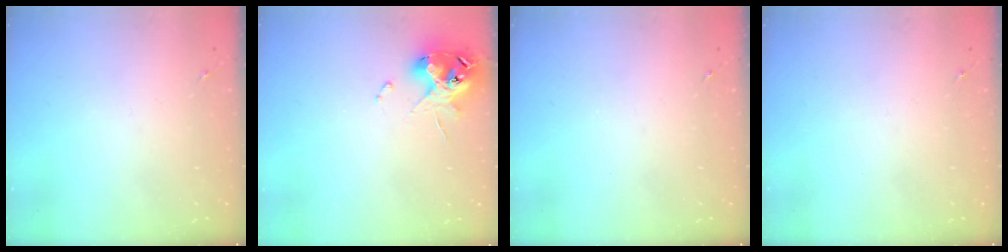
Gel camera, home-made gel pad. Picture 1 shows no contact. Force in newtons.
{"total": 12.6, "press": 12.5, "slide": 1.7}
{"total": 0.0}
{"total": 0.0}